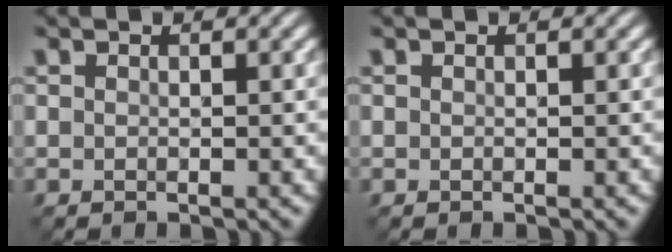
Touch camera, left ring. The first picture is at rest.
{"total": 0.0}